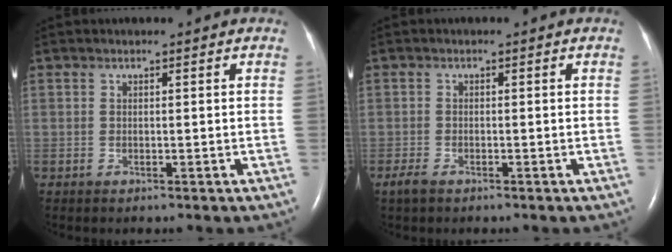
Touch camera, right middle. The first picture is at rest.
{"total": 1.9, "force": [-1.3, 0.6, 1.2], "torque": [-0.035, -0.005, -0.023]}